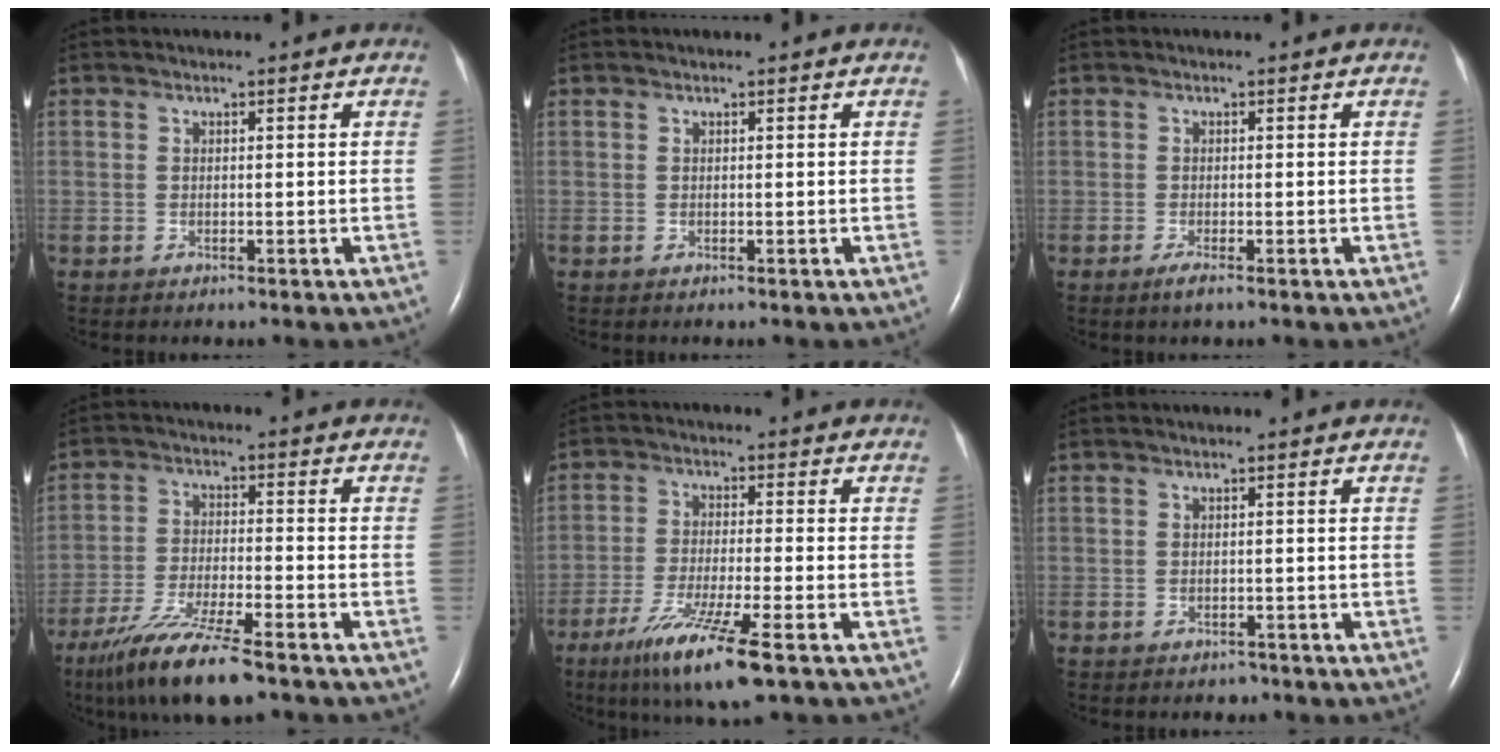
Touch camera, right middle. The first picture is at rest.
{"total": 0.0}
{"total": 1.3, "force": [-0.8, -0.1, 1.0], "torque": [-0.020, -0.004, -0.018]}
{"total": 12.0, "force": [-8.9, 0.8, 7.9], "torque": [-0.151, -0.034, -0.156]}
{"total": 10.4, "force": [-6.0, -0.1, 8.5], "torque": [-0.163, -0.032, -0.106]}
{"total": 1.1, "force": [-1.0, 0.6, 0.0], "torque": [-0.001, 0.002, -0.015]}